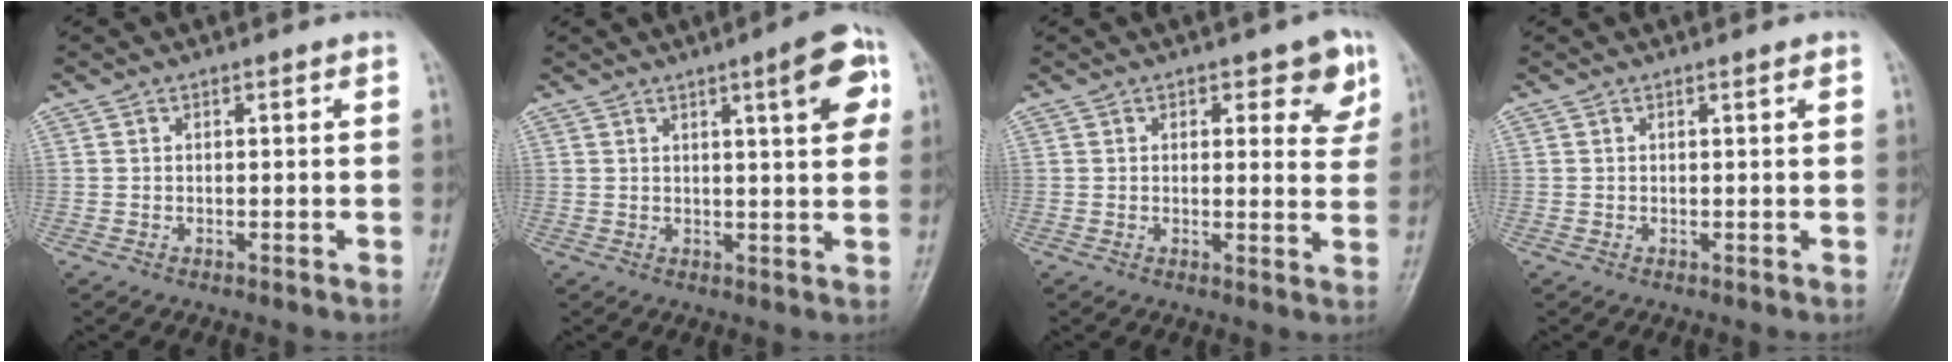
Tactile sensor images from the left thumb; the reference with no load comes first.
{"total": 8.5, "force": [3.2, 1.9, 7.6], "torque": [-0.086, -0.003, 0.037]}
{"total": 6.7, "force": [3.3, 3.3, 4.8], "torque": [-0.025, -0.015, 0.035]}
{"total": 0.6, "force": [0.3, 0.1, 0.5], "torque": [-0.008, 0.000, 0.003]}